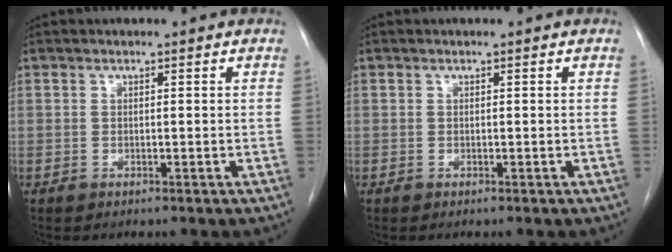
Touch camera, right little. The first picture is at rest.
{"total": 0.0}